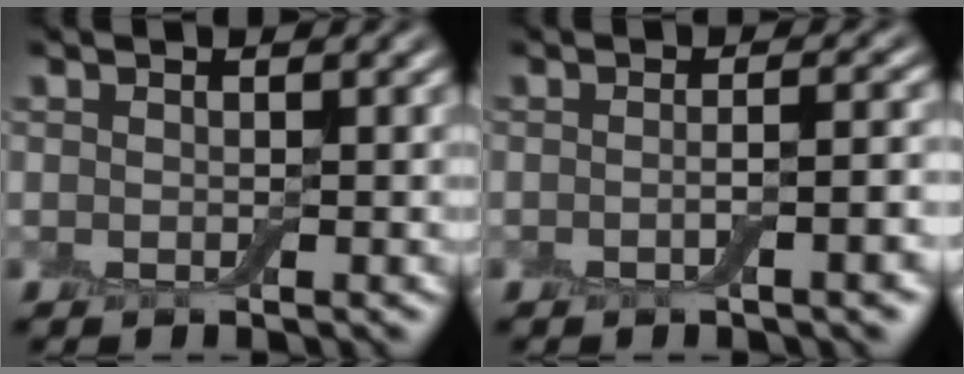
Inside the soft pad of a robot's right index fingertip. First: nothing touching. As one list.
[{"total": 4.0, "force": [-0.9, 1.2, 3.7], "torque": [-0.035, 0.007, -0.017]}]